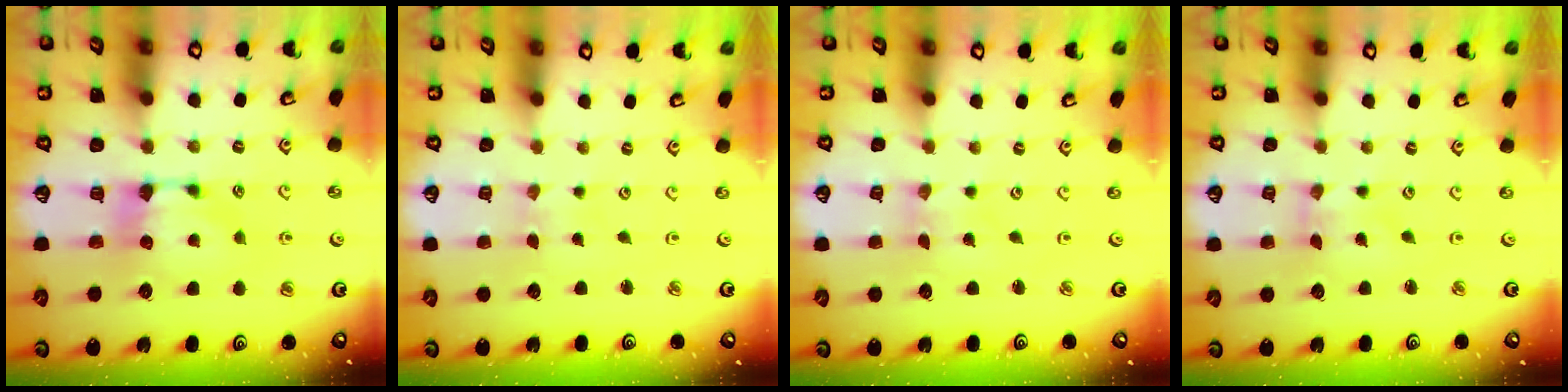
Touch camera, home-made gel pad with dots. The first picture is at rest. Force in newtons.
{"total": 5.2, "press": 5.1, "slide": 0.2}
{"total": 4.9, "press": 4.9, "slide": 0.3}
{"total": 3.6, "press": 3.5, "slide": 0.7}